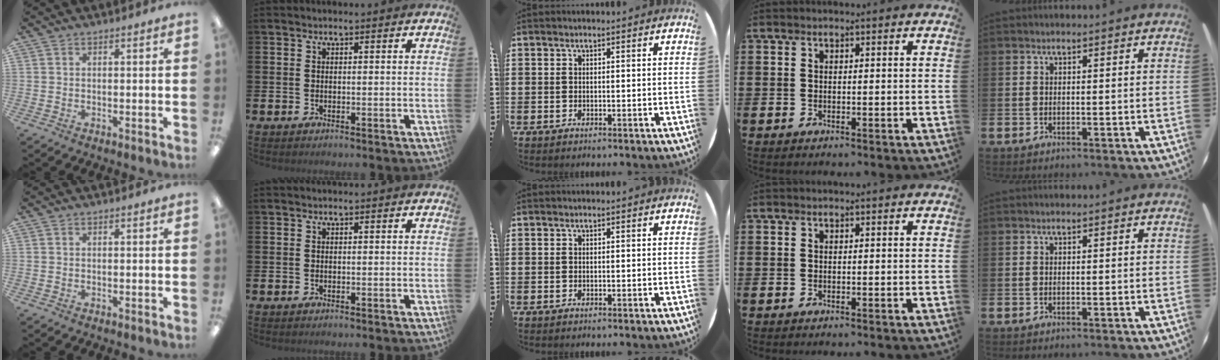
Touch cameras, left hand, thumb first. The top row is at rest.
{}